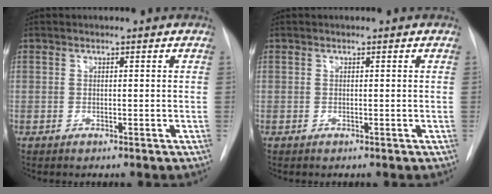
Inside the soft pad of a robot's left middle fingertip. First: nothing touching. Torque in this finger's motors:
{"motor_torque": [0.00, 0.00, 0.00, 0.00]}